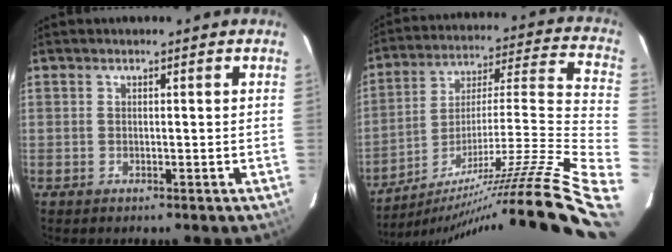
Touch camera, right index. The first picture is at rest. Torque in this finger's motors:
{"motor_torque": [-1.11, -1.03, -0.31, 0.03]}